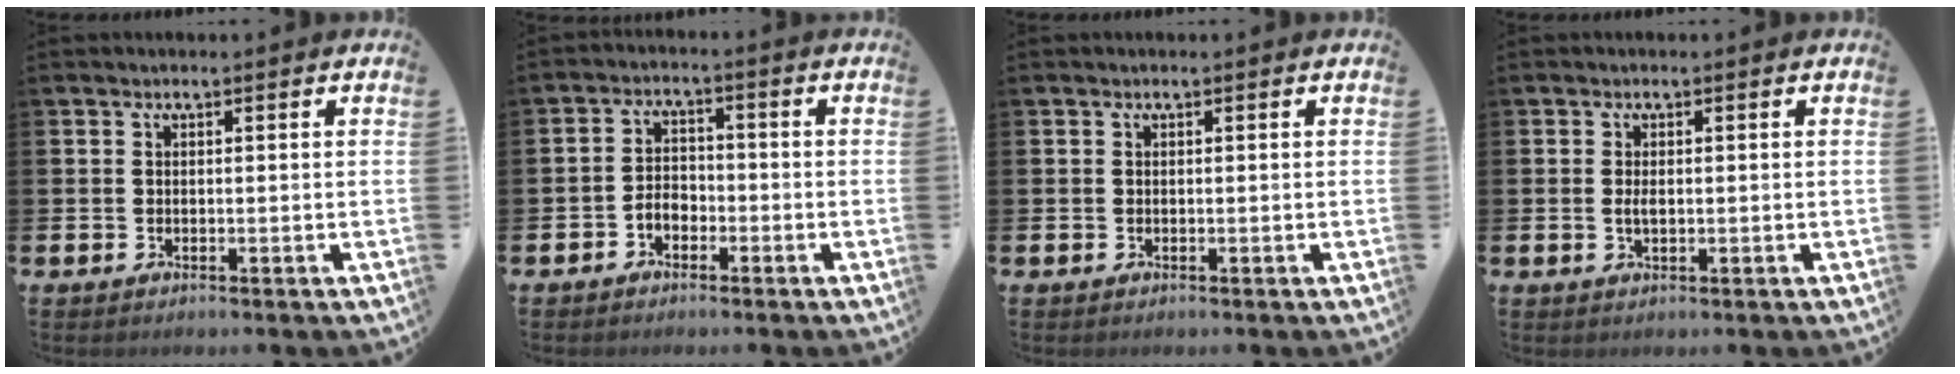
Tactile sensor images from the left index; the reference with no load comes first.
{"total": 2.7, "force": [-2.1, 1.5, 0.8], "torque": [-0.025, 0.012, -0.042]}
{"total": 0.0}
{"total": 1.2, "force": [-0.3, 0.5, 1.1], "torque": [-0.020, 0.002, -0.007]}